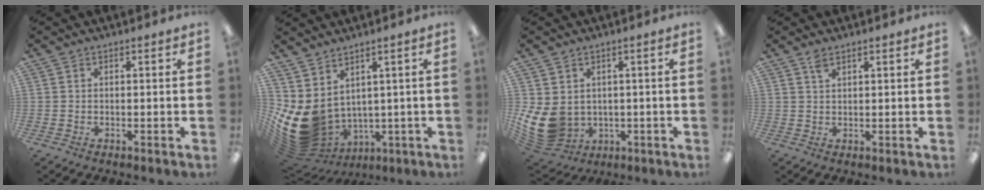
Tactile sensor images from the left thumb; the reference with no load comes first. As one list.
[{"total": 9.3, "force": [1.5, 7.3, 5.5], "torque": [-0.145, -0.041, 0.042]}, {"total": 10.2, "force": [-0.4, 8.5, 5.6], "torque": [-0.147, -0.010, -0.001]}, {"total": 2.1, "force": [1.6, 0.7, 1.2], "torque": [-0.020, -0.004, 0.028]}]